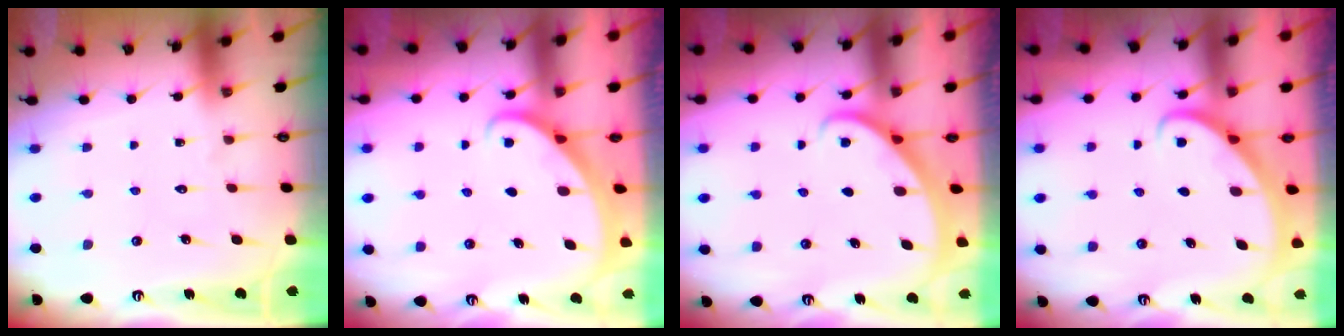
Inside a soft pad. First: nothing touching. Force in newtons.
{"total": 1.9, "press": 1.9, "slide": 0.1}
{"total": 1.9, "press": 1.9, "slide": 0.2}
{"total": 2.8, "press": 2.8, "slide": 0.2}